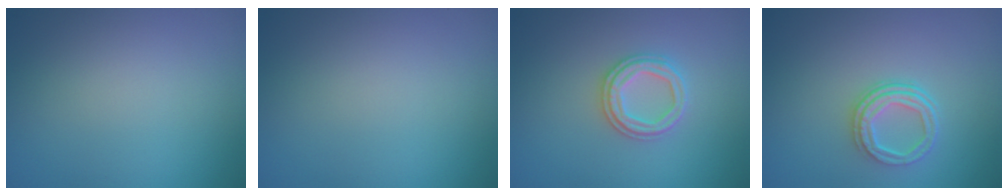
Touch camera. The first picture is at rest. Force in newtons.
{"total": 0.0}
{"total": 2.8, "press": 2.6, "slide": 1.0}
{"total": 3.2, "press": 2.5, "slide": 2.0}